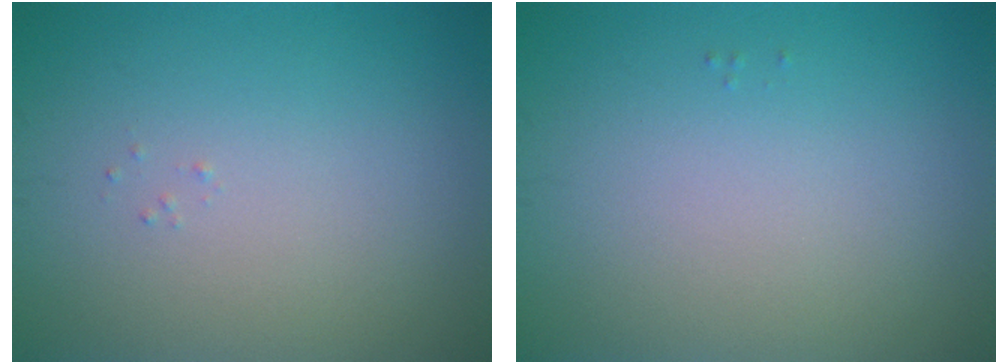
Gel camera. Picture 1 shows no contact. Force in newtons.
{"total": 0.0}